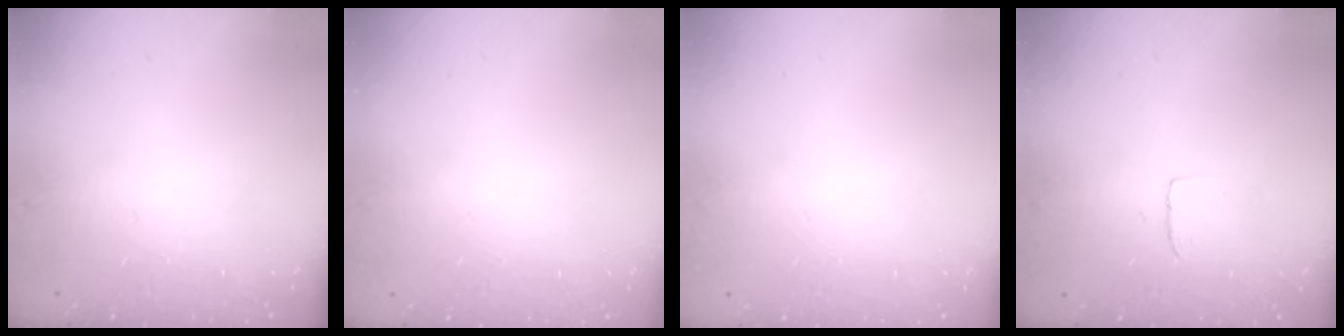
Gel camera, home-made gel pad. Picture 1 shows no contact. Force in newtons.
{"total": 0.0}
{"total": 0.0}
{"total": 2.4, "press": 2.4, "slide": 0.1}